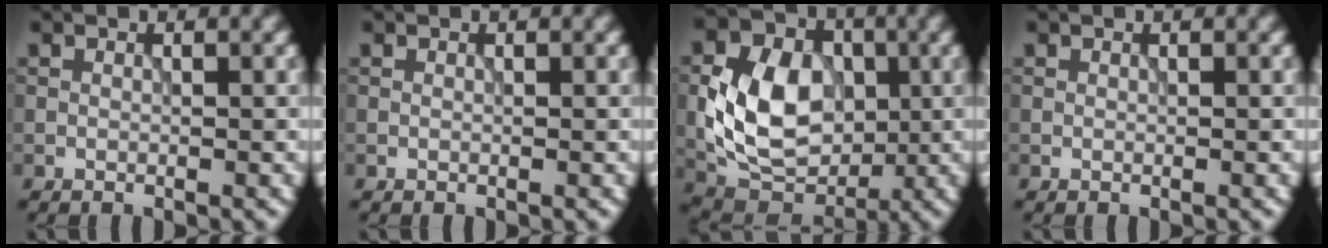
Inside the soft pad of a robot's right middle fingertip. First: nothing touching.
{"total": 0.0}
{"total": 8.5, "force": [-0.5, 6.2, 5.8], "torque": [-0.112, 0.003, -0.015]}
{"total": 0.0}